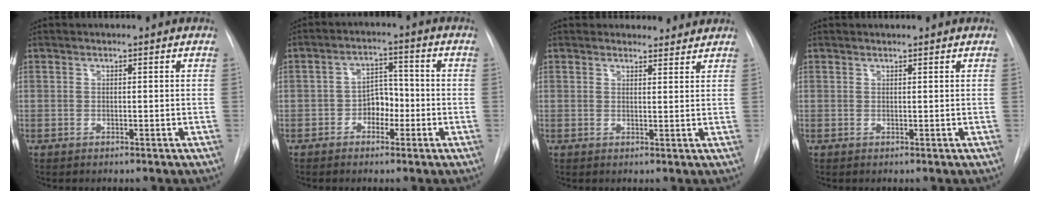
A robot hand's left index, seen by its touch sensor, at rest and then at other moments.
{"total": 4.5, "force": [-1.7, 2.9, 2.9], "torque": [-0.045, 0.014, -0.032]}
{"total": 3.9, "force": [3.7, 1.3, -0.2], "torque": [0.008, 0.001, 0.039]}
{"total": 0.6, "force": [0.6, 0.0, 0.0], "torque": [-0.007, 0.007, 0.013]}